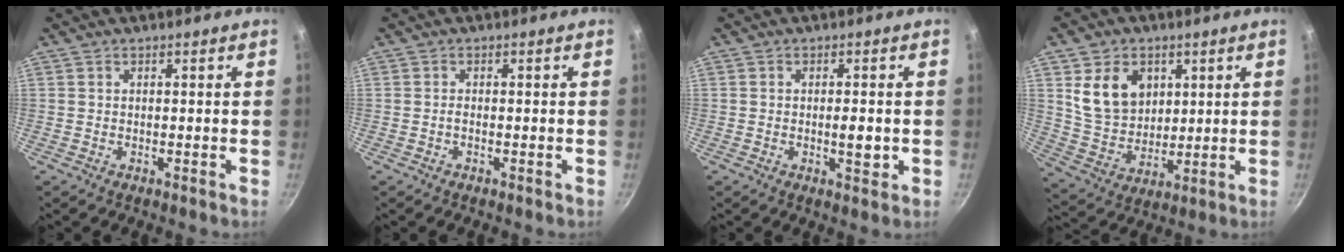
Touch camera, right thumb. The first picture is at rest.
{"total": 0.7, "force": [-0.3, 0.2, 0.5], "torque": [-0.012, 0.004, -0.009]}
{"total": 3.5, "force": [-0.5, 1.3, 3.2], "torque": [-0.044, 0.000, -0.008]}
{"total": 12.3, "force": [3.9, 9.5, 6.7], "torque": [-0.091, -0.021, 0.082]}